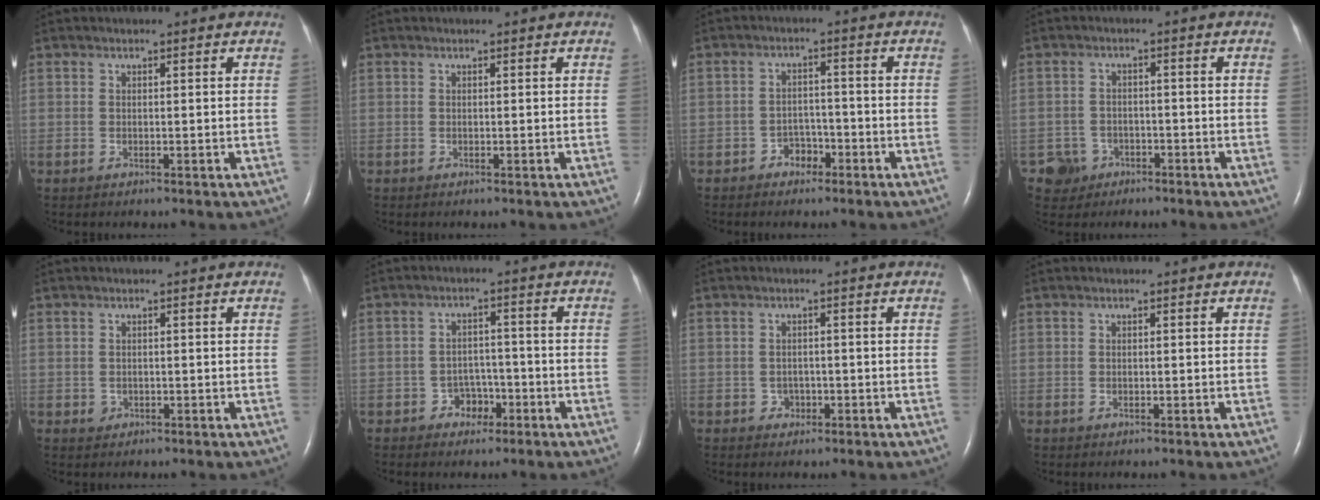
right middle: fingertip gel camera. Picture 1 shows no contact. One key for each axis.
{"total": 0.0}
{"total": 3.3, "fx": -2.1, "fy": 2.2, "fz": 1.3, "tx": -0.016, "ty": 0.009, "tz": -0.034}
{"total": 3.9, "fx": -2.2, "fy": 3.2, "fz": -0.5, "tx": 0.011, "ty": 0.012, "tz": -0.036}
{"total": 1.0, "fx": -0.3, "fy": 0.9, "fz": 0.2, "tx": -0.002, "ty": 0.002, "tz": -0.003}
{"total": 3.5, "fx": -2.0, "fy": 2.7, "fz": 1.1, "tx": -0.010, "ty": 0.012, "tz": -0.028}
{"total": 1.6, "fx": -0.7, "fy": 1.3, "fz": 0.3, "tx": -0.003, "ty": 0.006, "tz": -0.010}
{"total": 0.0}